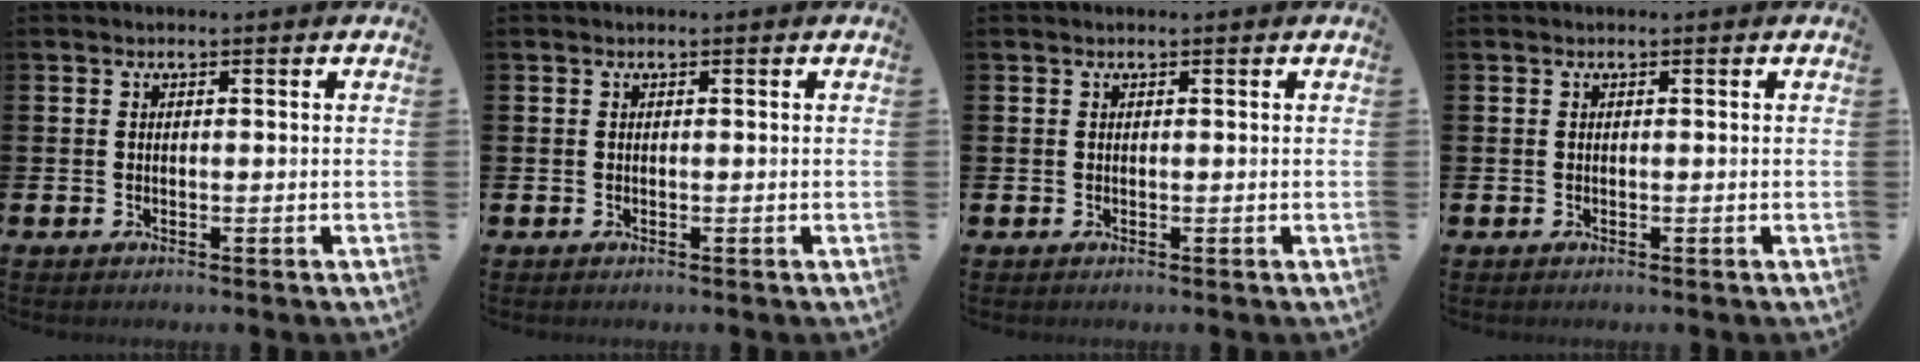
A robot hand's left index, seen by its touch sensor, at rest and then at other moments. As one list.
[{"total": 0.0}, {"total": 0.0}, {"total": 0.0}]